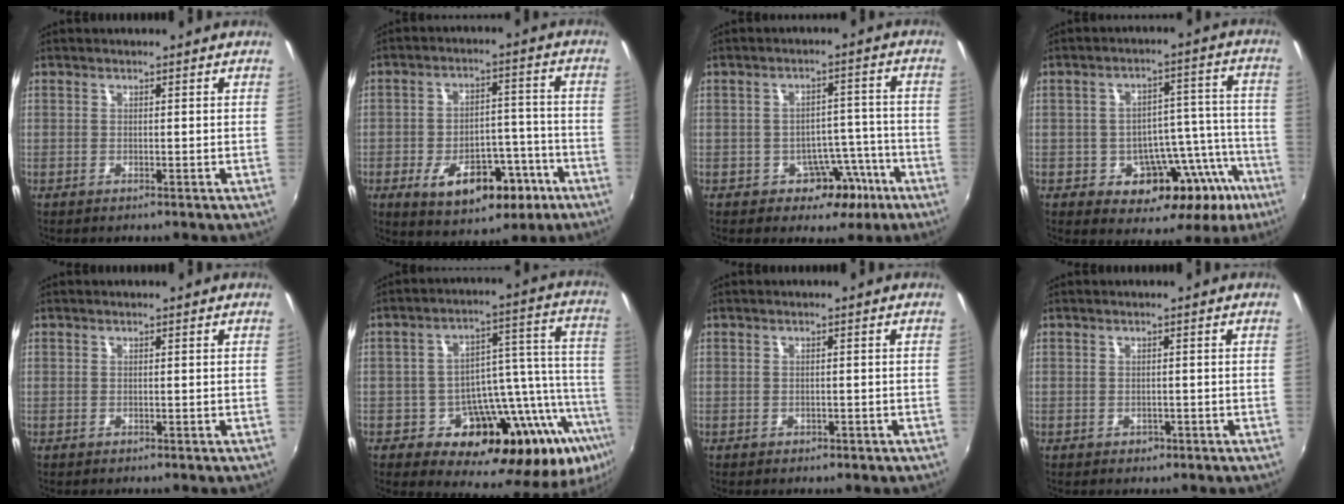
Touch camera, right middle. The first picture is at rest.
{"total": 13.5, "force": [-6.4, 7.4, 9.3], "torque": [-0.158, 0.011, -0.075]}
{"total": 6.2, "force": [-3.2, 4.6, 2.8], "torque": [-0.044, 0.023, -0.027]}
{"total": 17.2, "force": [-8.3, 11.3, 10.0], "torque": [-0.135, 0.022, -0.080]}
{"total": 0.0}
{"total": 22.3, "force": [-11.0, 11.3, 15.8], "torque": [-0.212, 0.010, -0.151]}
{"total": 0.8, "force": [-0.1, 0.6, 0.4], "torque": [-0.006, -0.005, 0.003]}
{"total": 1.3, "force": [-0.6, 1.1, 0.4], "torque": [-0.008, -0.003, -0.006]}